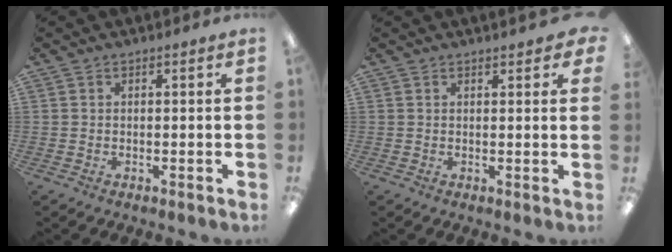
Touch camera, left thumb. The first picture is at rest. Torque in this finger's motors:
{"motor_torque": [0.05, 0.02, -0.11, 0.26, 0.03]}